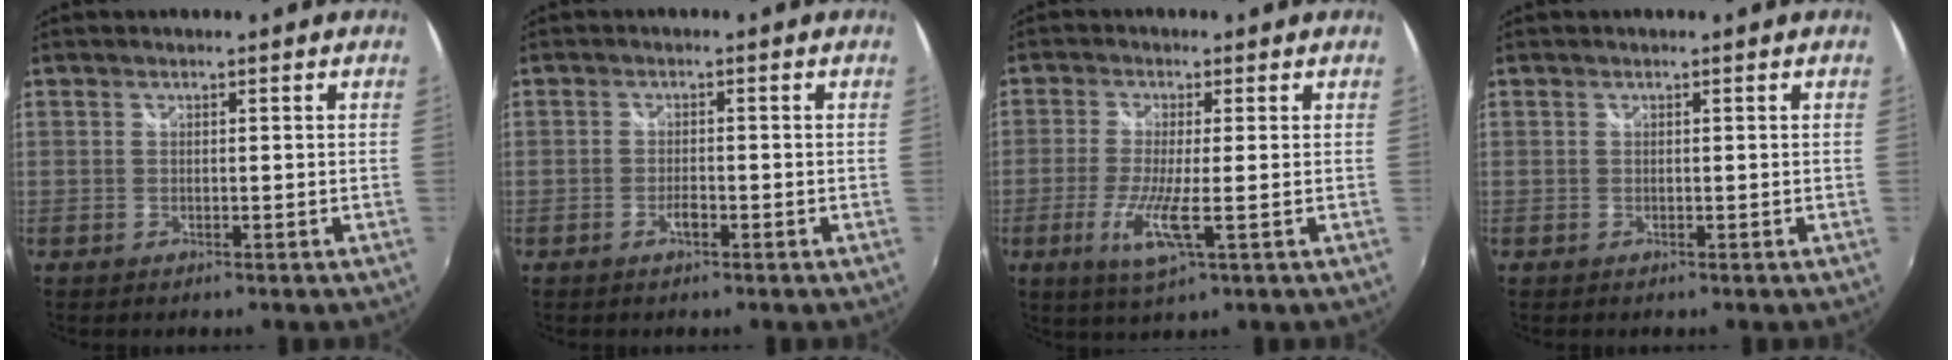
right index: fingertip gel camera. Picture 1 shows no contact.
{"total": 1.7, "force": [-1.0, 0.6, 1.2], "torque": [-0.027, 0.000, -0.020]}
{"total": 7.0, "force": [-2.1, 0.3, 6.7], "torque": [-0.143, -0.016, -0.044]}
{"total": 0.0}